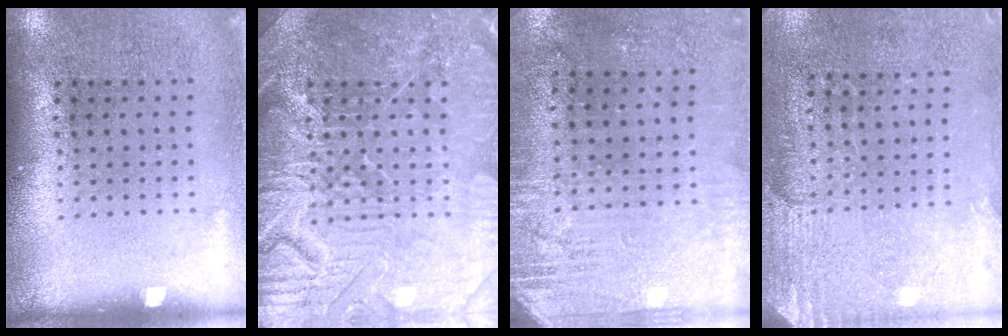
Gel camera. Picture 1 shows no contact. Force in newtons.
{"total": 7.1, "press": 7.1, "slide": 1.0}
{"total": 2.9, "press": 2.7, "slide": 1.1}
{"total": 2.7, "press": 2.4, "slide": 1.1}